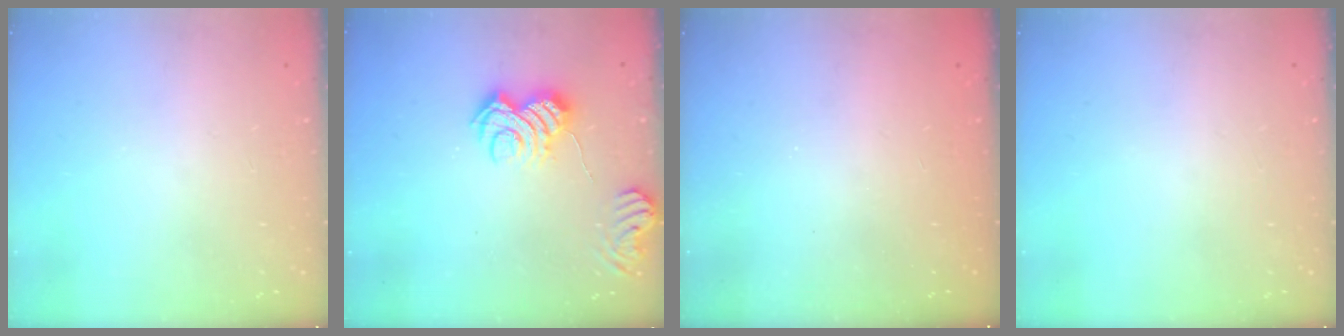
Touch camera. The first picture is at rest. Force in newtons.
{"total": 7.5, "press": 7.5, "slide": 0.4}
{"total": 2.3, "press": 2.2, "slide": 0.7}
{"total": 0.0}